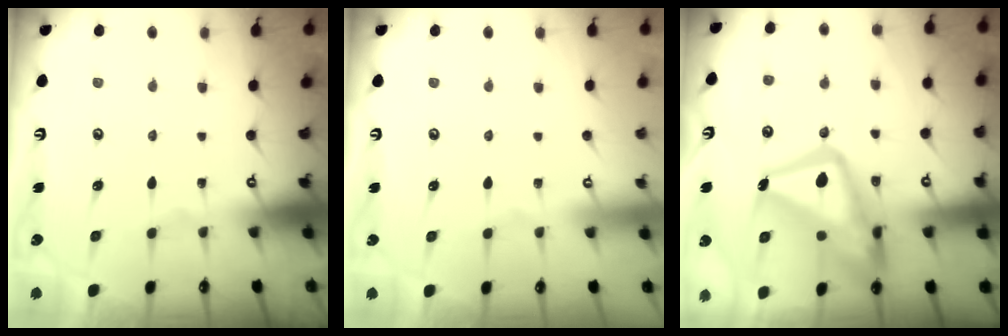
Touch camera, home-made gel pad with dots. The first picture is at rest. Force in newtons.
{"total": 3.9, "press": 3.9, "slide": 0.1}
{"total": 20.3, "press": 20.2, "slide": 1.8}